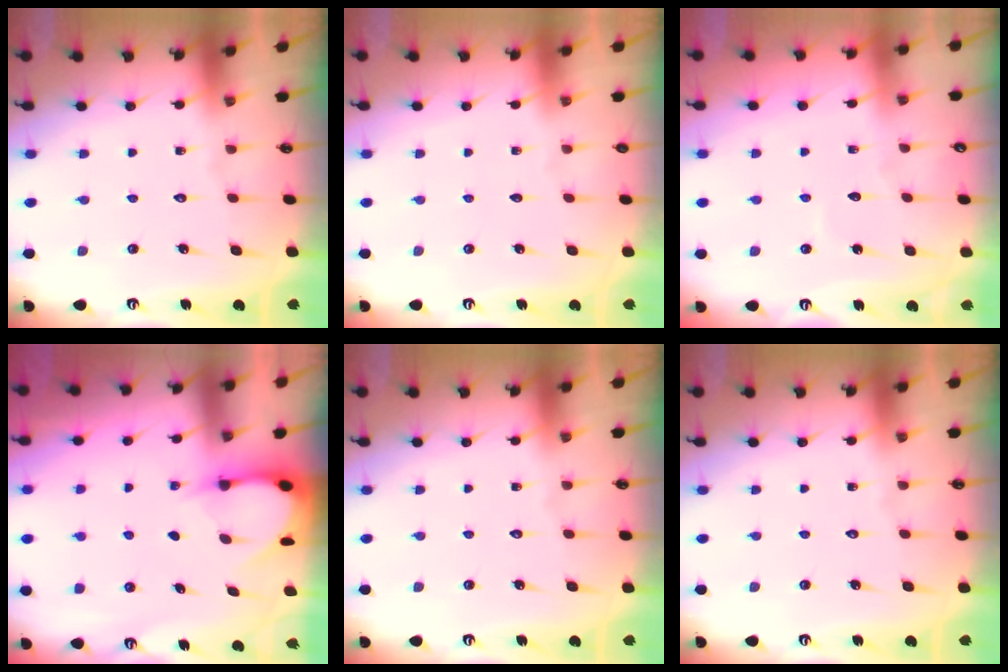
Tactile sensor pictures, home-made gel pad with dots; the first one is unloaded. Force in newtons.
{"total": 0.0}
{"total": 2.6, "press": 2.6, "slide": 0.3}
{"total": 3.2, "press": 3.2, "slide": 0.5}
{"total": 0.0}
{"total": 0.0}